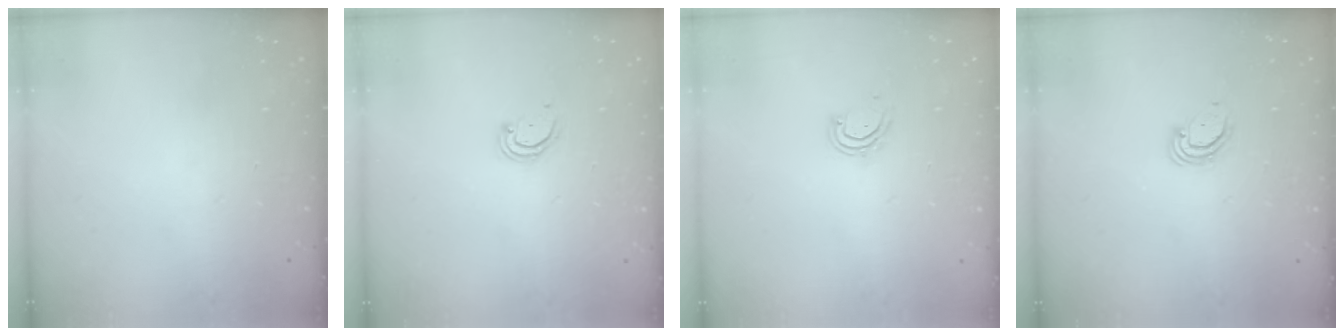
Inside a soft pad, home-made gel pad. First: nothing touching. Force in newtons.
{"total": 2.4, "press": 2.4, "slide": 0.2}
{"total": 4.1, "press": 4.1, "slide": 0.3}
{"total": 2.9, "press": 2.9, "slide": 0.2}